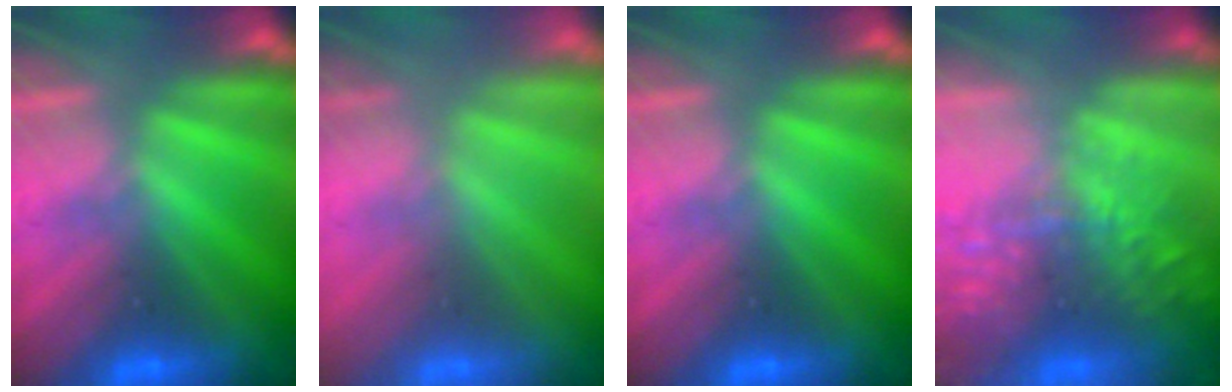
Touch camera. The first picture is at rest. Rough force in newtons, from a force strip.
{"total": 2.8}
{"total": 0.0}
{"total": 6.4}